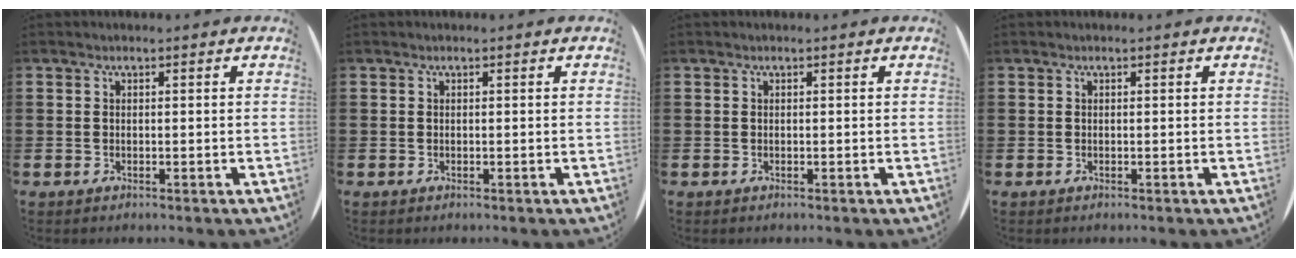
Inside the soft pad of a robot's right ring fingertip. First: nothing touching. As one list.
[{"total": 0.0}, {"total": 0.0}, {"total": 0.0}]